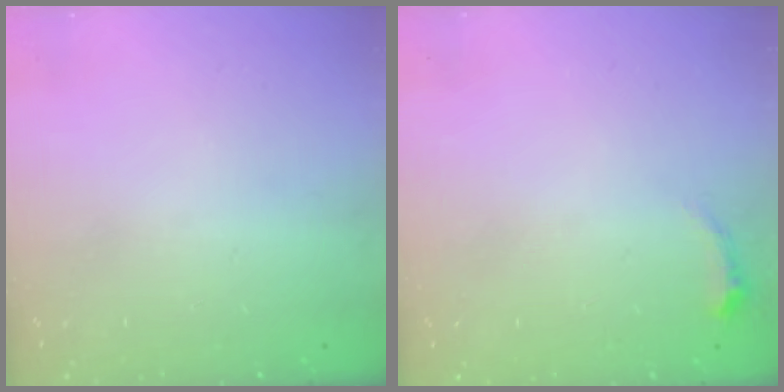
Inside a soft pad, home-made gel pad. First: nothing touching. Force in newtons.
{"total": 4.4, "press": 3.4, "slide": 2.8}